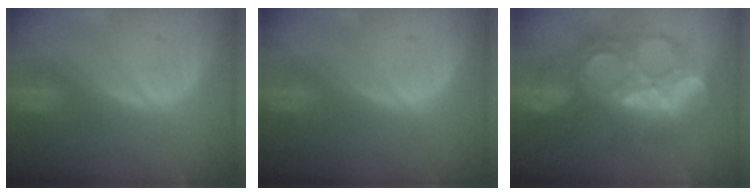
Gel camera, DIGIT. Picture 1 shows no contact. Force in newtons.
{"total": 0.0}
{"total": 10.6, "press": 10.5, "slide": 0.7}